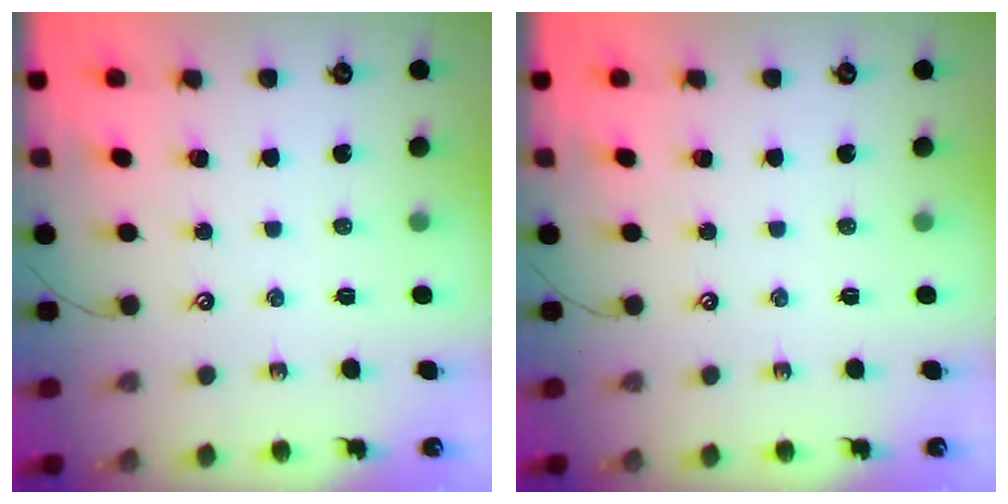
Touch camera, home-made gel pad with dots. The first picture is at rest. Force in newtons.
{"total": 0.0}